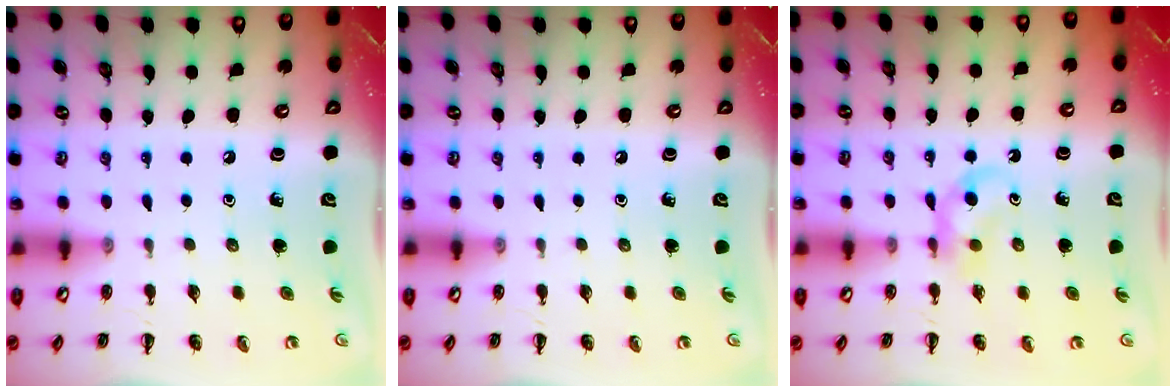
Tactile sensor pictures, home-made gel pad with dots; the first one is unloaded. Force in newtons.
{"total": 0.0}
{"total": 4.7, "press": 4.5, "slide": 1.3}